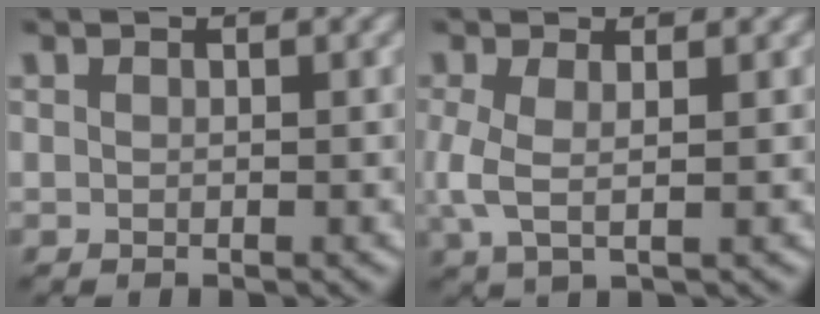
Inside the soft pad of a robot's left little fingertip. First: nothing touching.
{"total": 2.7, "force": [0.0, 0.9, 2.5], "torque": [-0.063, 0.003, -0.003]}